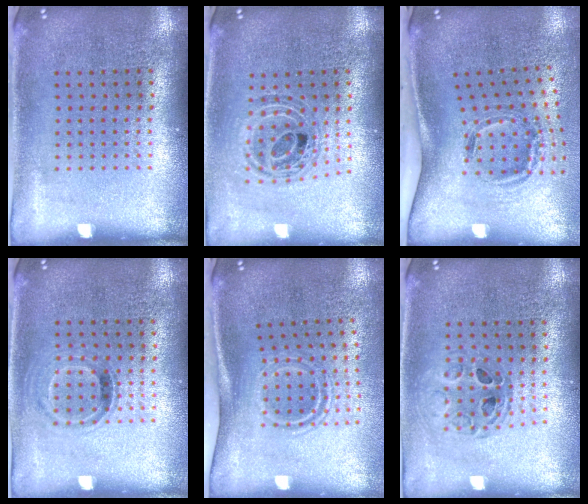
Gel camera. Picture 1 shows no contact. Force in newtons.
{"total": 0.7, "press": 0.7, "slide": 0.2}
{"total": 1.9, "press": 1.2, "slide": 1.5}
{"total": 0.8, "press": 0.7, "slide": 0.4}
{"total": 1.9, "press": 1.1, "slide": 1.5}
{"total": 0.8, "press": 0.8, "slide": 0.1}